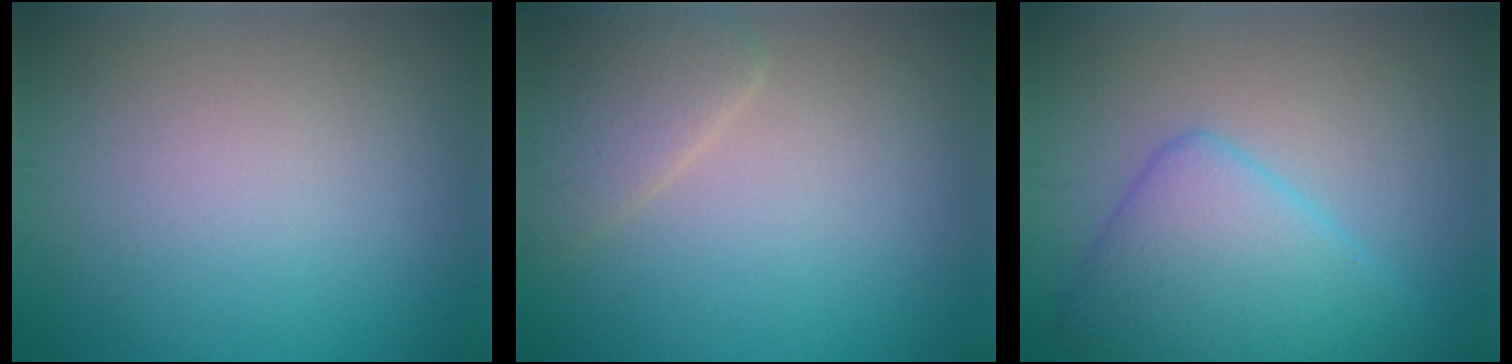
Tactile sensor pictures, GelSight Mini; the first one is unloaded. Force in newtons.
{"total": 2.5, "press": 2.5, "slide": 0.1}
{"total": 5.9, "press": 5.9, "slide": 0.2}